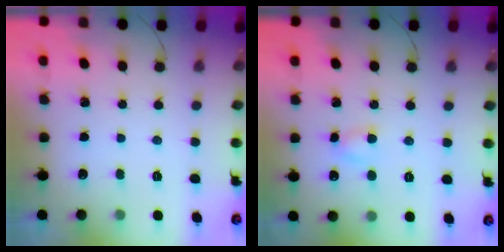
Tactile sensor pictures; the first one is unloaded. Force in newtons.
{"total": 3.2, "press": 3.0, "slide": 1.1}